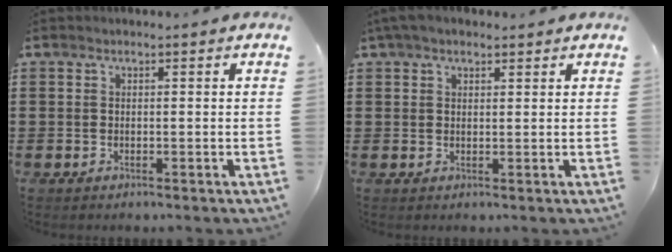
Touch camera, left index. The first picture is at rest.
{"total": 2.7, "force": [2.1, 1.1, 1.3], "torque": [-0.032, 0.006, 0.040]}